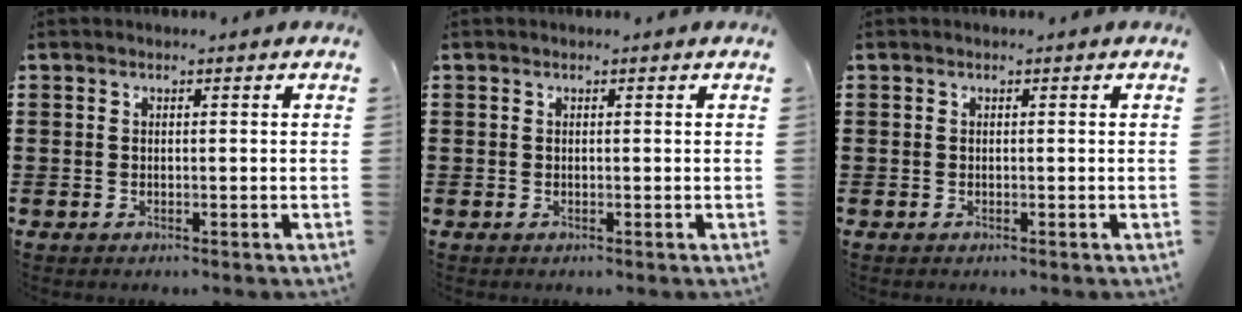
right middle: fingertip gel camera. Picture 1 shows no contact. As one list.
[{"total": 0.0}, {"total": 0.0}]